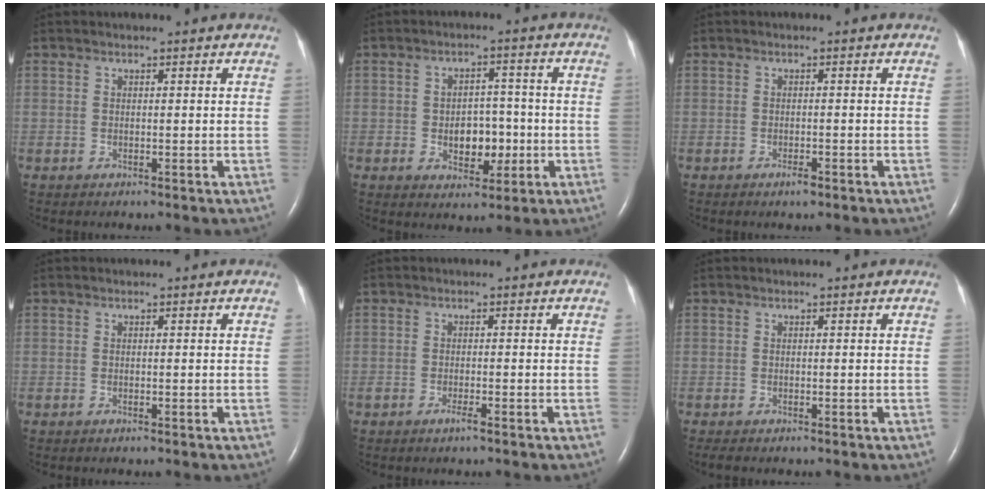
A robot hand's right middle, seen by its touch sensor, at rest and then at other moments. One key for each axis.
{"total": 5.7, "fx": -1.2, "fy": 3.7, "fz": 4.2, "tx": -0.063, "ty": 0.010, "tz": -0.010}
{"total": 1.3, "fx": -0.9, "fy": 0.3, "fz": 0.9, "tx": -0.019, "ty": -0.001, "tz": -0.012}
{"total": 0.0}
{"total": 1.3, "fx": -0.9, "fy": 0.0, "fz": 0.9, "tx": -0.023, "ty": -0.002, "tz": -0.016}
{"total": 1.2, "fx": -1.0, "fy": 0.2, "fz": 0.6, "tx": -0.015, "ty": -0.005, "tz": -0.013}